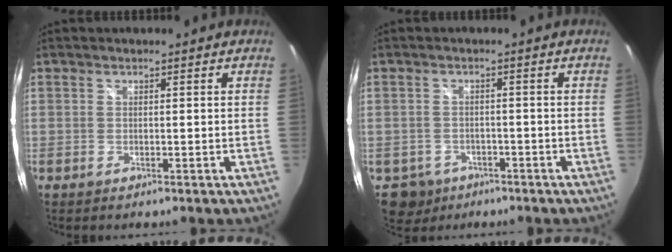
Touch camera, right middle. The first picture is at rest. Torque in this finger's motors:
{"motor_torque": [-0.04, -0.21, -0.03, -0.01]}